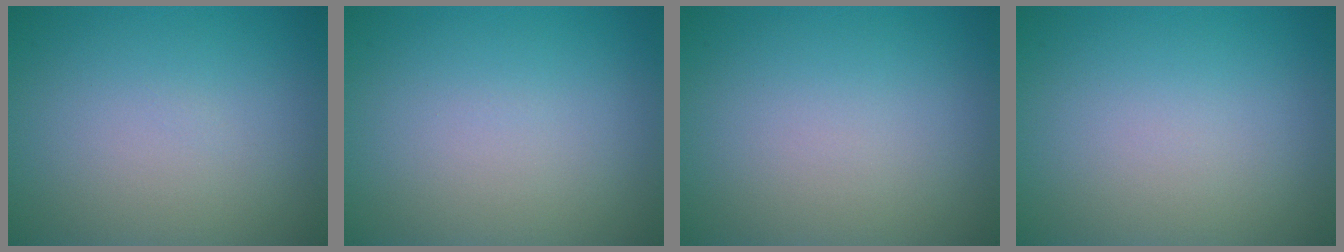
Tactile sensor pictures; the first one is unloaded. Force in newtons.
{"total": 0.0}
{"total": 0.0}
{"total": 0.0}